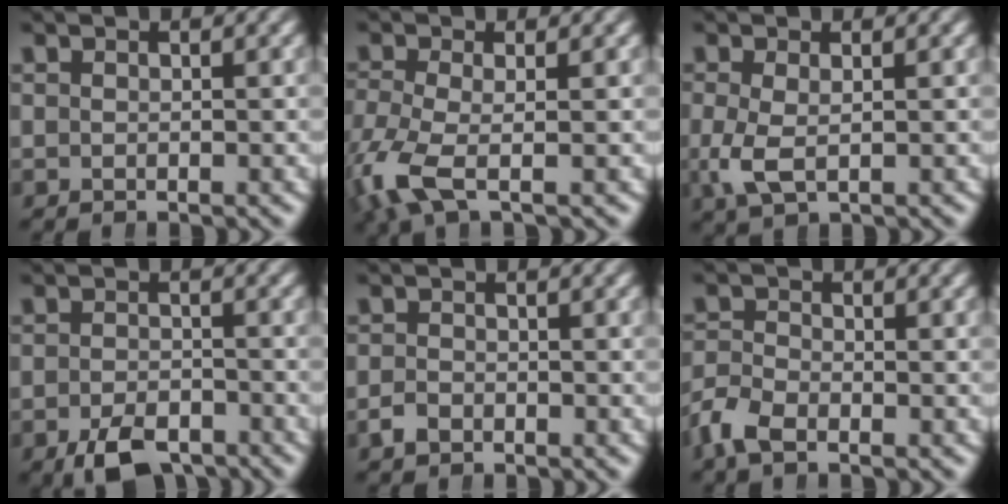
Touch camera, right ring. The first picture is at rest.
{"total": 4.2, "force": [-1.4, 2.0, 3.4], "torque": [-0.097, -0.027, -0.012]}
{"total": 2.8, "force": [-0.6, 1.3, 2.3], "torque": [-0.067, -0.021, 0.002]}
{"total": 4.5, "force": [-3.6, 1.9, 1.9], "torque": [-0.024, -0.014, -0.057]}
{"total": 1.3, "force": [-1.1, 0.7, 0.4], "torque": [-0.011, -0.009, -0.016]}
{"total": 2.4, "force": [-1.9, 1.1, 1.1], "torque": [-0.028, -0.008, -0.035]}